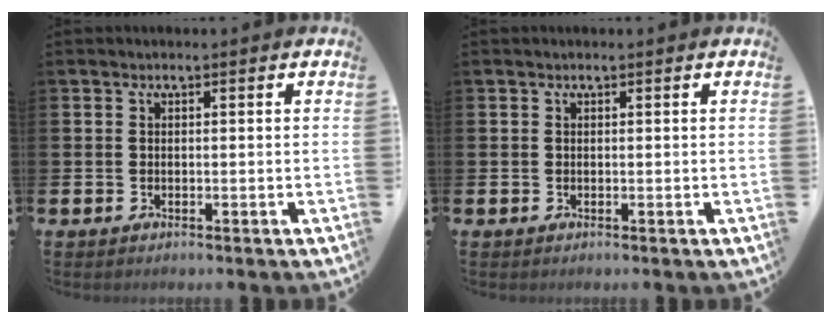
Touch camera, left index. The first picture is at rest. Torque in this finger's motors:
{"motor_torque": [0.00, -0.16, -0.02, 0.01]}